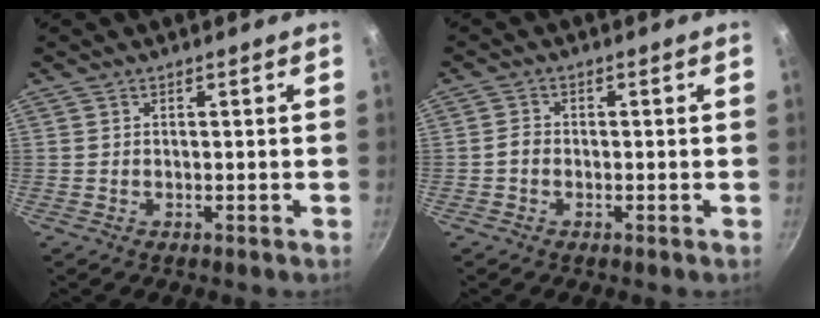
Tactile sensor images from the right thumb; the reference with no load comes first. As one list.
[{"total": 1.6, "force": [-0.7, 1.2, 0.9], "torque": [-0.014, 0.012, -0.015]}]